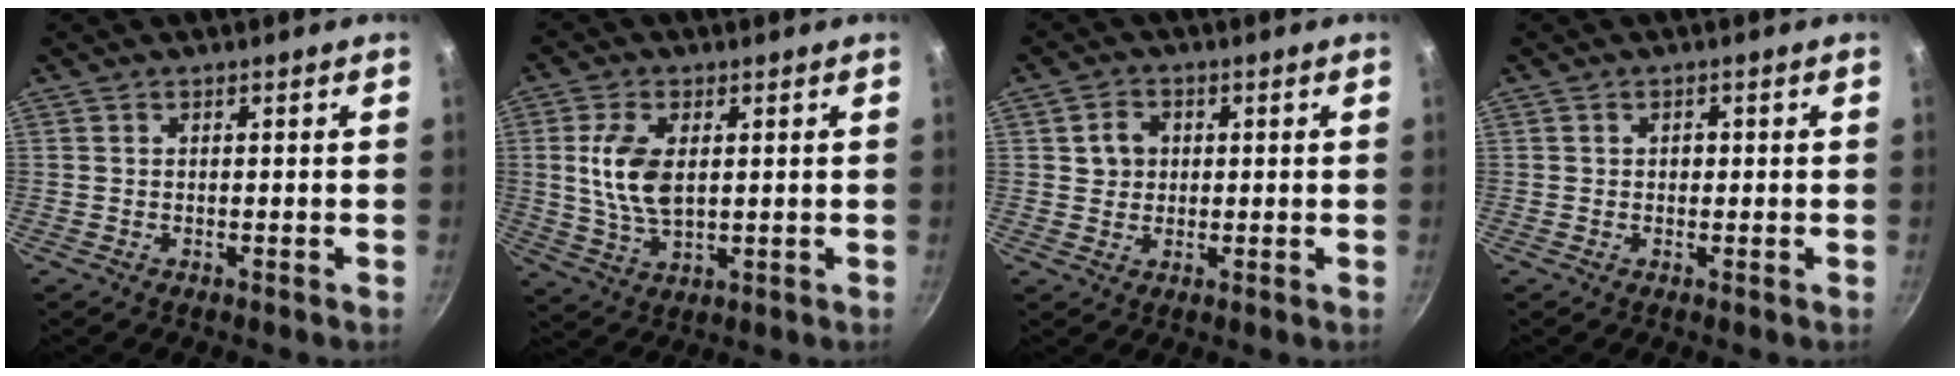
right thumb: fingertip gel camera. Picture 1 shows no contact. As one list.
[{"total": 9.6, "force": [1.5, 5.2, 7.9], "torque": [-0.161, -0.008, 0.036]}, {"total": 4.2, "force": [0.9, 3.7, 2.0], "torque": [-0.014, 0.000, 0.013]}, {"total": 1.2, "force": [0.1, 1.0, 0.7], "torque": [-0.003, 0.003, -0.001]}]